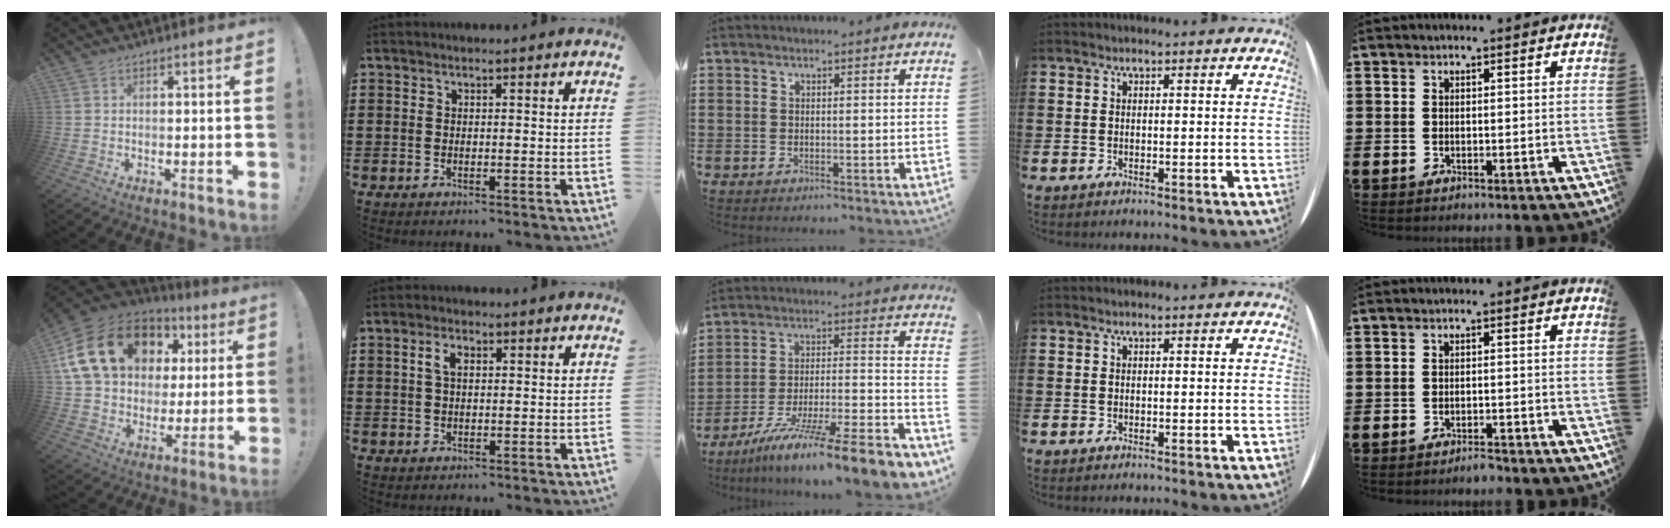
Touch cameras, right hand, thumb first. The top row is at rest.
{"thumb": {"total": 23.2, "force": [9.0, 16.3, 13.9], "torque": [-0.239, -0.017, 0.192]}, "index": {"total": 2.7, "force": [0.7, 1.3, 2.3], "torque": [-0.048, 0.010, 0.011]}, "middle": {"total": 11.5, "force": [-9.2, -0.9, 6.8], "torque": [-0.108, -0.001, -0.177]}, "little": {"total": 1.3, "force": [-1.3, 0.0, 0.1], "torque": [-0.007, 0.002, -0.026]}}